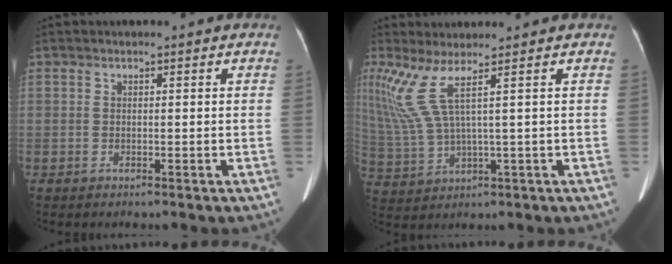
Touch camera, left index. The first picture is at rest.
{"total": 7.6, "force": [3.9, -0.6, 6.5], "torque": [-0.170, -0.003, 0.091]}